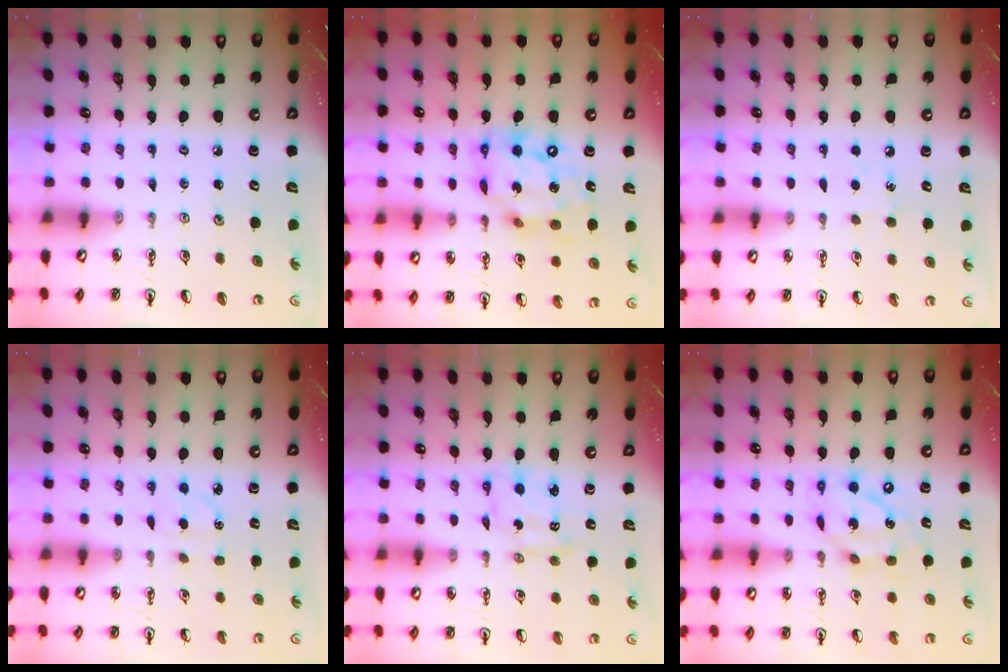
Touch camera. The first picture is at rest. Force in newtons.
{"total": 15.5, "press": 15.5, "slide": 1.1}
{"total": 5.1, "press": 5.1, "slide": 0.6}
{"total": 2.7, "press": 2.6, "slide": 0.4}
{"total": 2.4, "press": 2.4, "slide": 0.1}
{"total": 14.0, "press": 13.9, "slide": 1.4}